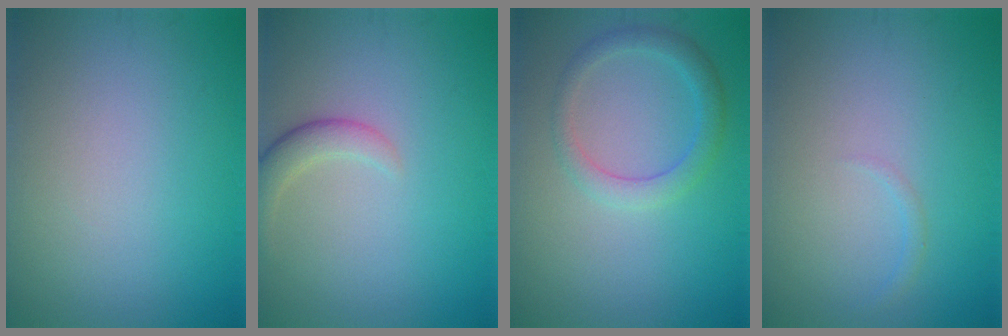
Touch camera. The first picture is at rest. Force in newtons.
{"total": 2.3, "press": 2.3, "slide": 0.2}
{"total": 2.7, "press": 2.6, "slide": 0.2}
{"total": 0.6, "press": 0.6, "slide": 0.1}